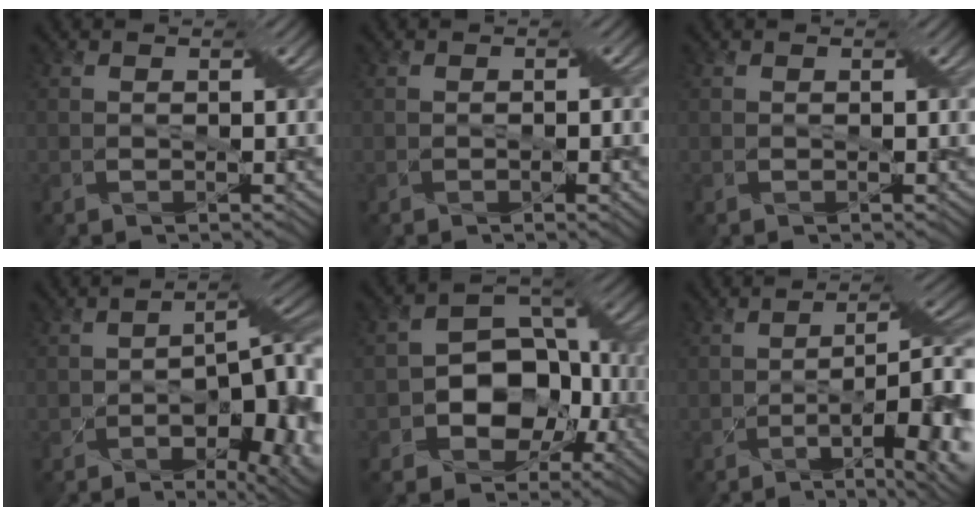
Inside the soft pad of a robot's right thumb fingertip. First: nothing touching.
{"total": 2.2, "force": [-0.5, 0.4, 2.1], "torque": [-0.034, -0.001, -0.007]}
{"total": 0.0}
{"total": 16.4, "force": [-6.3, 7.8, 12.9], "torque": [-0.139, 0.001, -0.056]}
{"total": 10.3, "force": [-2.9, 7.6, 6.4], "torque": [-0.096, -0.008, -0.059]}
{"total": 12.1, "force": [-3.9, 3.7, 10.8], "torque": [-0.150, -0.009, -0.049]}